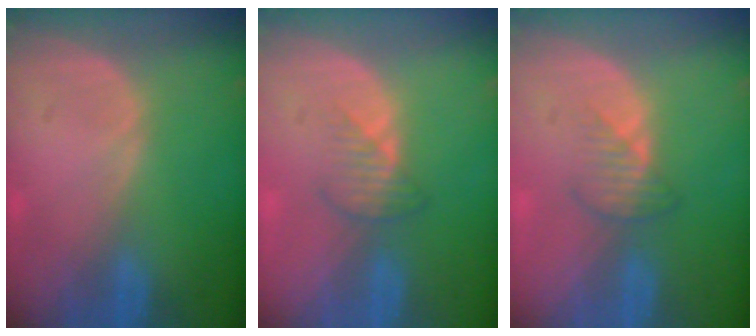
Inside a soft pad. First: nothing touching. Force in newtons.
{"total": 2.8, "press": 2.7, "slide": 0.8}
{"total": 2.8, "press": 2.7, "slide": 0.8}